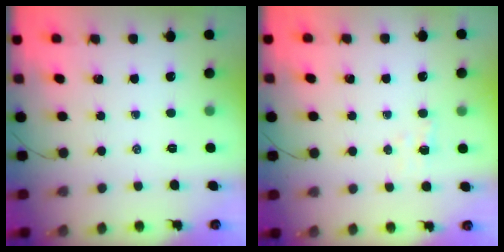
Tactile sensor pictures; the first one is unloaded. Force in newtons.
{"total": 3.6, "press": 3.4, "slide": 1.1}